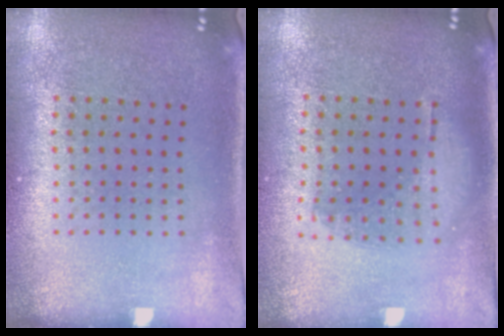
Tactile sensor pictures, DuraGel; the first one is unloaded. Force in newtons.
{"total": 1.1, "press": 1.0, "slide": 0.4}